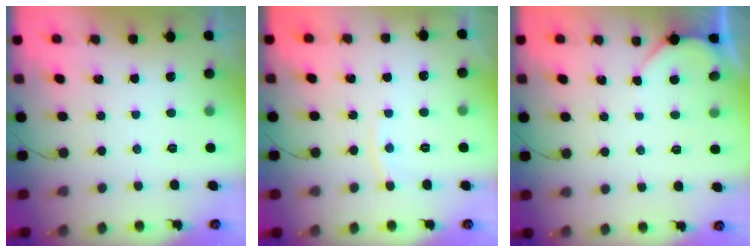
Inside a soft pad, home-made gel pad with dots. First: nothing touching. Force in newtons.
{"total": 3.9, "press": 3.9, "slide": 0.5}
{"total": 1.8, "press": 1.8, "slide": 0.2}